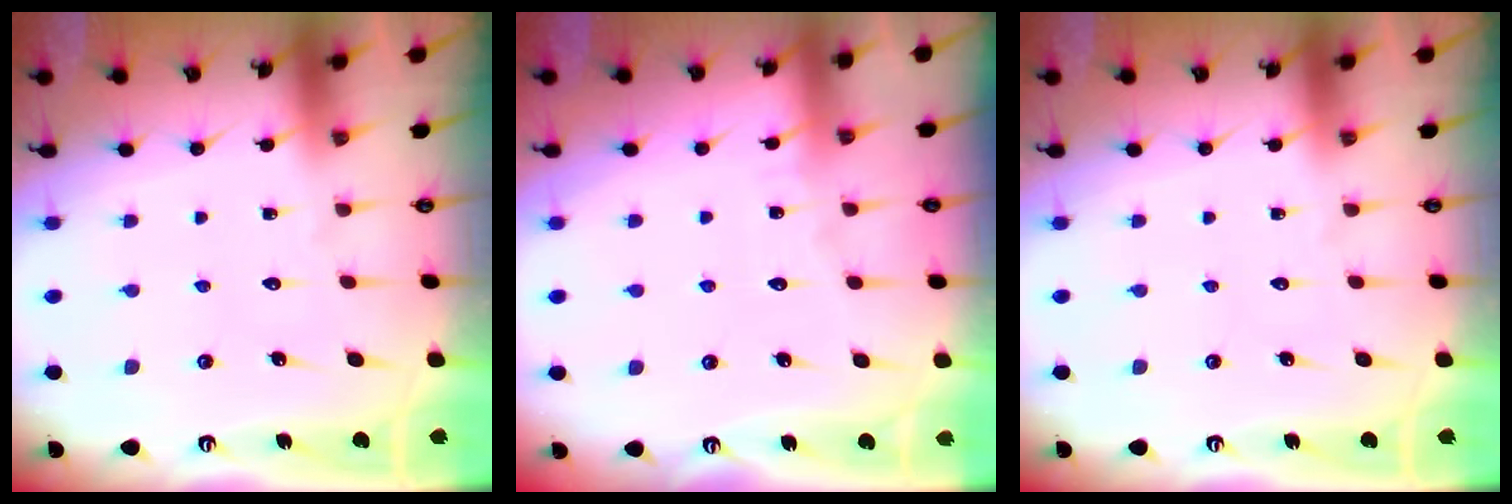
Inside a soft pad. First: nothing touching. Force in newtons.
{"total": 2.5, "press": 2.5, "slide": 0.2}
{"total": 0.0}